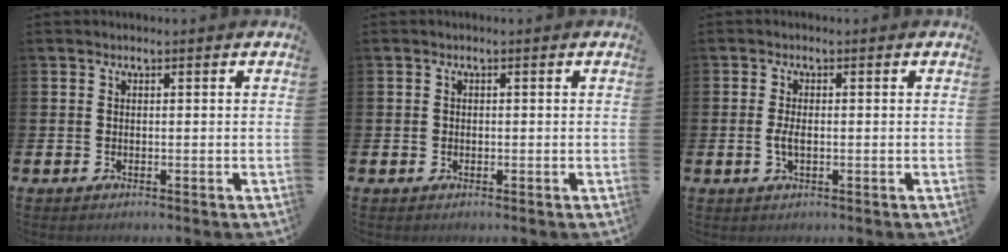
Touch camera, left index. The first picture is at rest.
{"total": 0.8, "force": [0.0, 0.8, 0.2], "torque": [-0.009, 0.010, -0.002]}
{"total": 2.2, "force": [-0.3, 1.0, 2.0], "torque": [-0.032, 0.000, -0.007]}